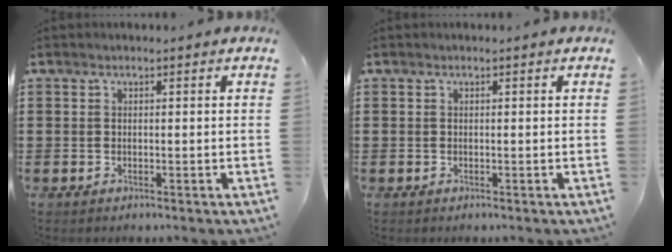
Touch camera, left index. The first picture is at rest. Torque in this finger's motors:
{"motor_torque": [-0.01, -0.01, 0.00, -0.01]}